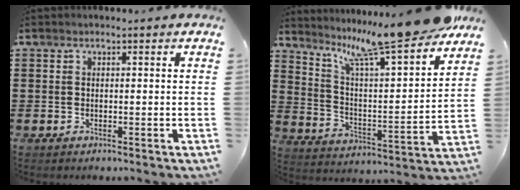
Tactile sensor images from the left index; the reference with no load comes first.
{"total": 13.1, "force": [11.3, 0.2, 6.5], "torque": [-0.138, -0.077, 0.183]}